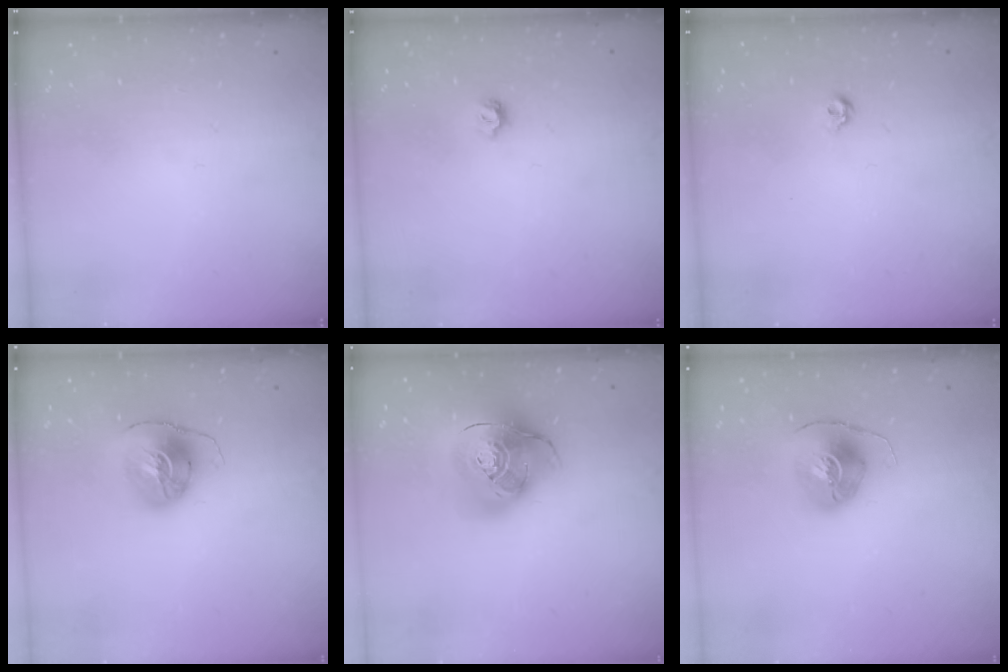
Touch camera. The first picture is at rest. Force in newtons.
{"total": 5.5, "press": 5.5, "slide": 0.5}
{"total": 4.2, "press": 4.1, "slide": 0.8}
{"total": 8.6, "press": 8.6, "slide": 0.9}
{"total": 19.4, "press": 19.2, "slide": 2.5}
{"total": 8.1, "press": 8.1, "slide": 0.3}